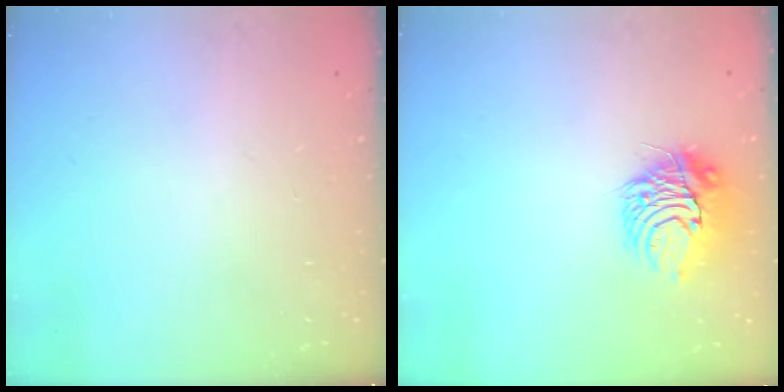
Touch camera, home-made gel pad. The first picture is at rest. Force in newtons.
{"total": 10.0, "press": 9.9, "slide": 0.9}